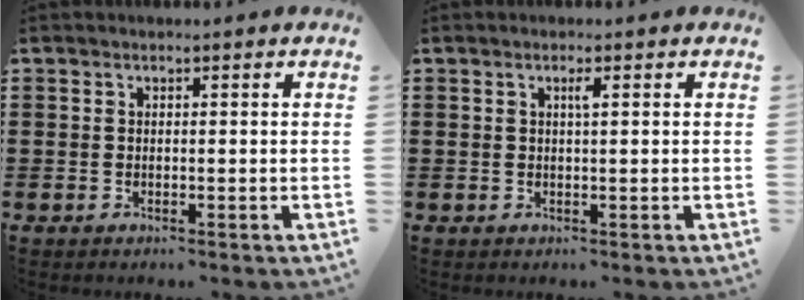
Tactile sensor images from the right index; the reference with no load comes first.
{"total": 1.1, "force": [0.4, 0.0, 1.1], "torque": [-0.021, 0.000, 0.007]}